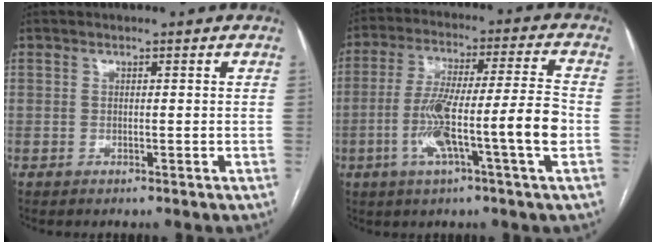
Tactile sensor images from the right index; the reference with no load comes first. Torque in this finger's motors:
{"motor_torque": [0.55, -0.11, 0.75, 0.21]}